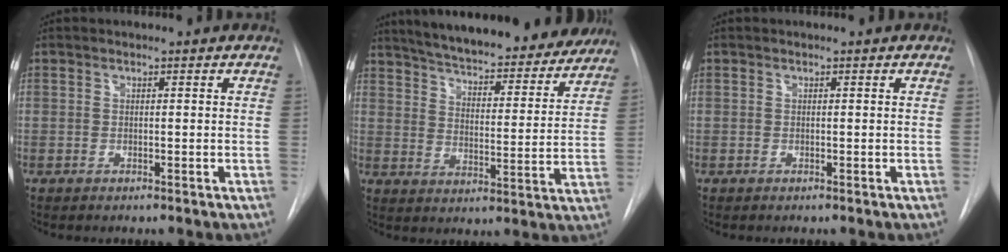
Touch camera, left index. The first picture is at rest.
{"total": 26.1, "force": [23.2, 5.8, 10.4], "torque": [-0.173, -0.033, 0.301]}
{"total": 0.0}